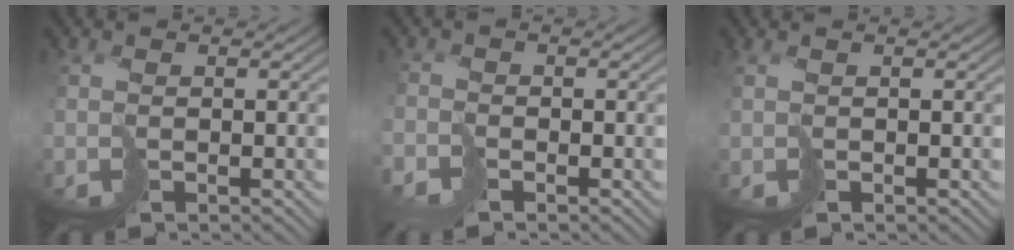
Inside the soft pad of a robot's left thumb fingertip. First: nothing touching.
{"total": 2.2, "force": [-2.0, 0.2, -0.9], "torque": [0.037, -0.001, -0.045]}
{"total": 0.6, "force": [0.1, 0.3, 0.5], "torque": [-0.016, -0.003, 0.003]}